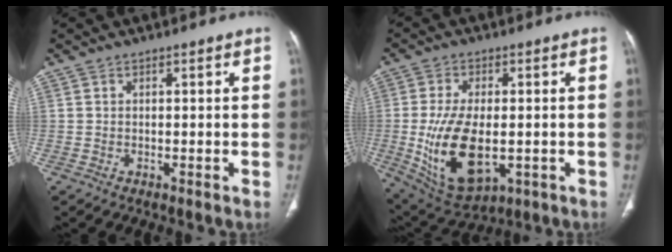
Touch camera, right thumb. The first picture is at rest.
{"total": 15.5, "force": [-2.4, 8.2, 12.9], "torque": [-0.237, -0.013, -0.019]}